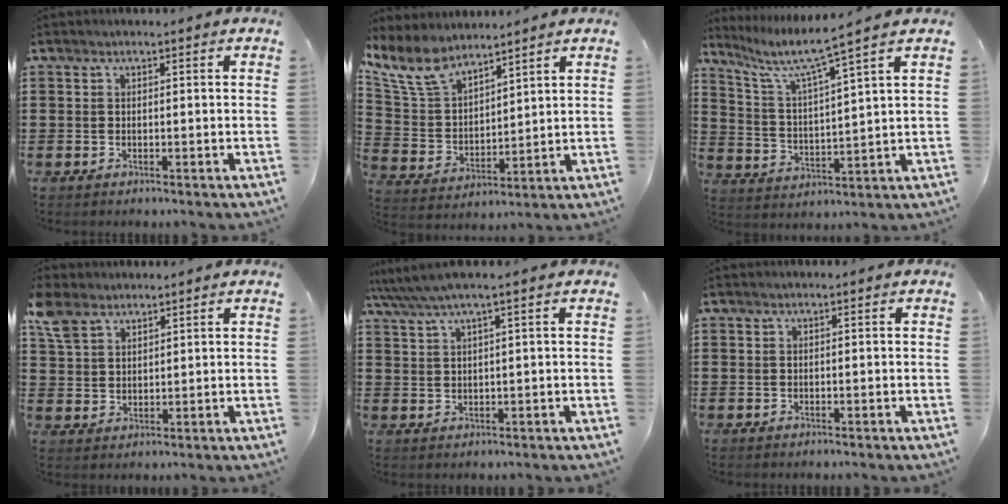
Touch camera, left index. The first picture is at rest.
{"total": 8.8, "force": [7.2, 3.3, 3.9], "torque": [-0.106, -0.027, 0.134]}
{"total": 5.3, "force": [4.0, -0.1, 3.4], "torque": [-0.089, -0.036, 0.057]}
{"total": 5.2, "force": [3.9, 3.0, 1.6], "torque": [-0.049, 0.006, 0.075]}
{"total": 2.5, "force": [1.4, -0.1, 2.1], "torque": [-0.051, -0.002, 0.021]}
{"total": 0.0}